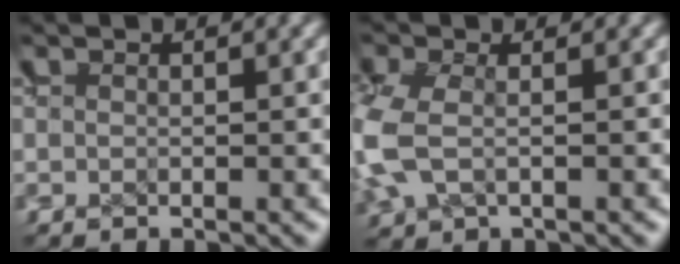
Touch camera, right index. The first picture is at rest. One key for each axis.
{"total": 2.5, "fx": 0.6, "fy": 1.2, "fz": 2.0, "tx": -0.059, "ty": -0.002, "tz": 0.020}